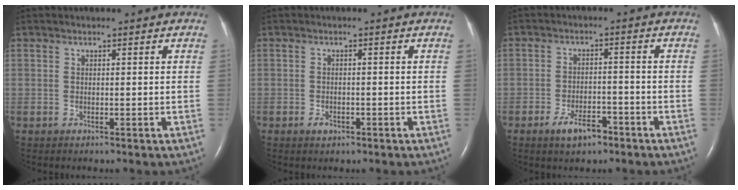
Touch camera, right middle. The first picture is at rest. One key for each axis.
{"total": 1.4, "fx": -0.8, "fy": 0.8, "fz": 0.8, "tx": -0.014, "ty": 0.001, "tz": -0.011}
{"total": 4.8, "fx": -3.2, "fy": 2.0, "fz": 3.0, "tx": -0.056, "ty": 0.002, "tz": -0.051}